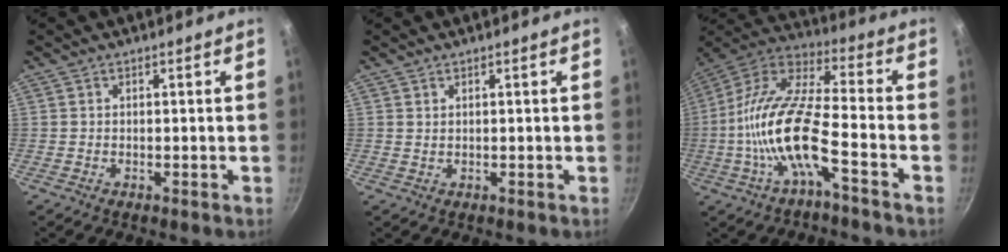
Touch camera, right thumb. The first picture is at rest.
{"total": 0.7, "force": [0.6, 0.3, 0.3], "torque": [-0.002, -0.007, 0.009]}
{"total": 16.7, "force": [-5.5, 5.1, 15.0], "torque": [-0.288, 0.047, -0.119]}